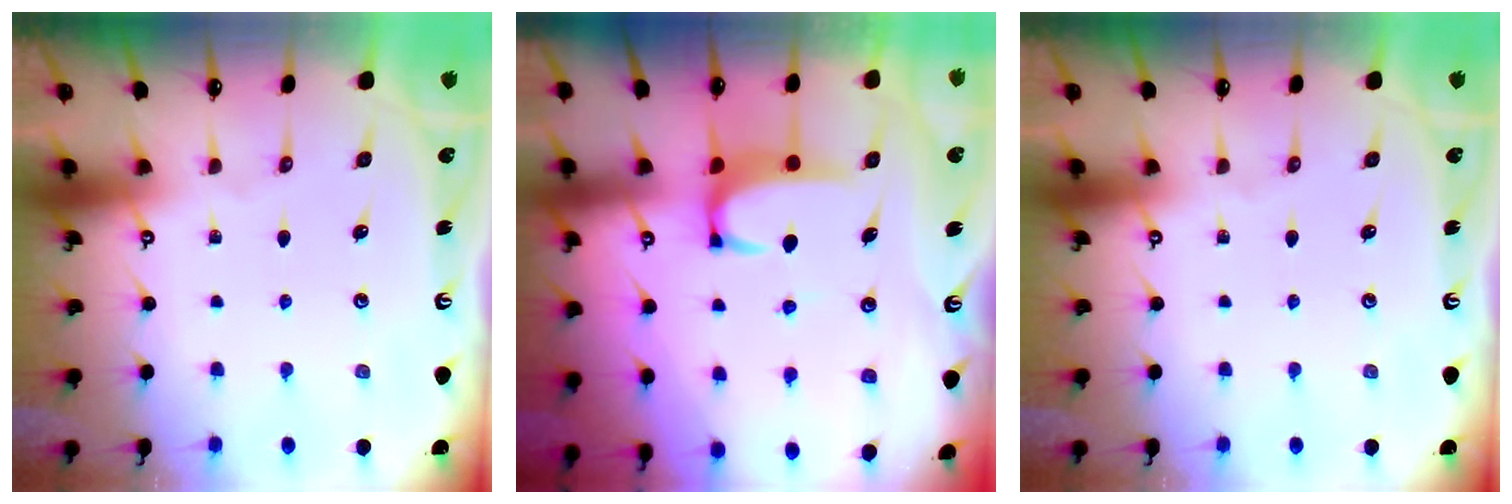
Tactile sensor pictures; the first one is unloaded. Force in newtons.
{"total": 3.0, "press": 3.0, "slide": 0.3}
{"total": 0.0}